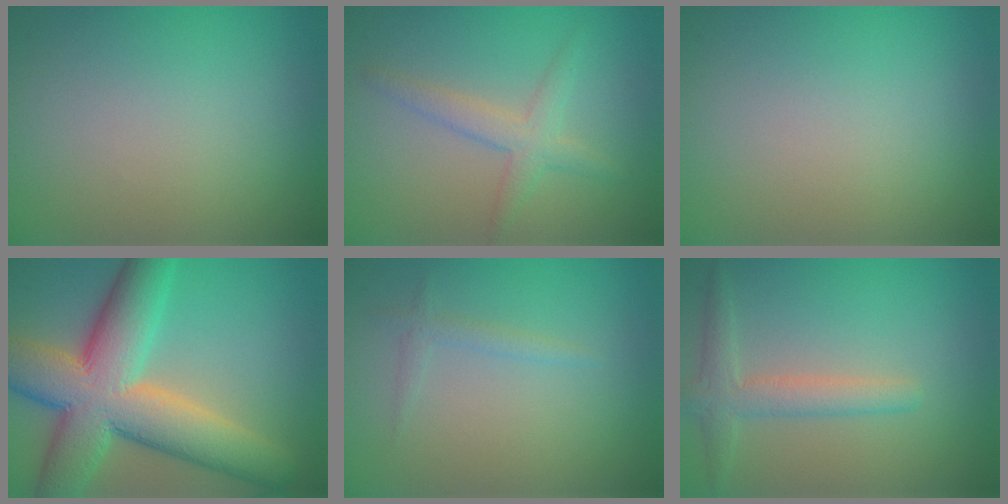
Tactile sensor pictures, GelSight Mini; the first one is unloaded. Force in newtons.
{"total": 2.6, "press": 2.6, "slide": 0.2}
{"total": 0.0}
{"total": 12.3, "press": 12.3, "slide": 0.6}
{"total": 1.0, "press": 1.0, "slide": 0.1}
{"total": 2.8, "press": 2.8, "slide": 0.1}